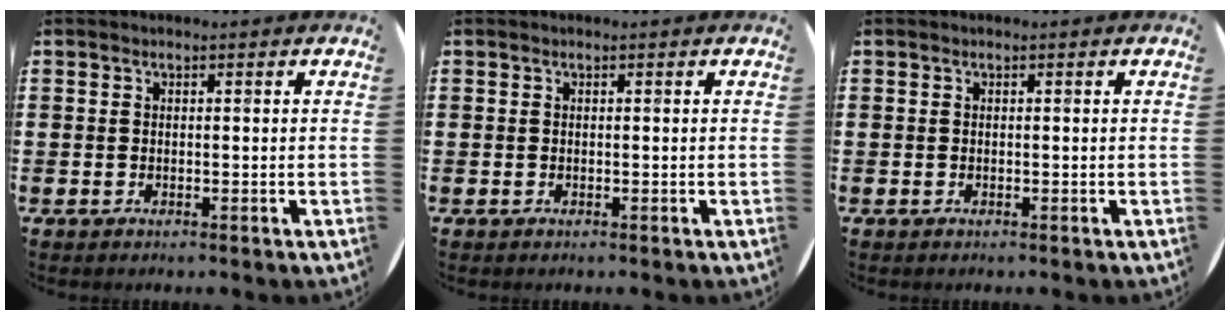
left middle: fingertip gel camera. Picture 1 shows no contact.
{"total": 0.0}
{"total": 0.0}